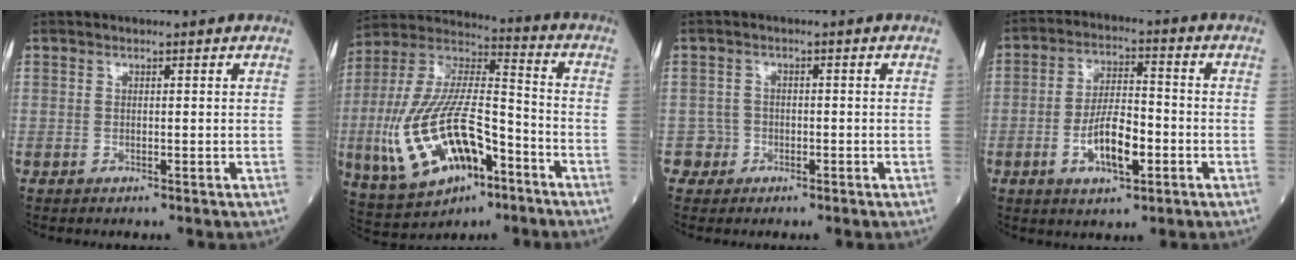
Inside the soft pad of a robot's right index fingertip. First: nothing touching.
{"total": 20.5, "force": [-7.3, 8.2, 17.3], "torque": [-0.364, 0.004, -0.120]}
{"total": 2.3, "force": [-1.0, 2.0, -0.4], "torque": [0.017, 0.012, -0.023]}
{"total": 8.9, "force": [-2.8, 3.2, 7.8], "torque": [-0.147, 0.007, -0.050]}